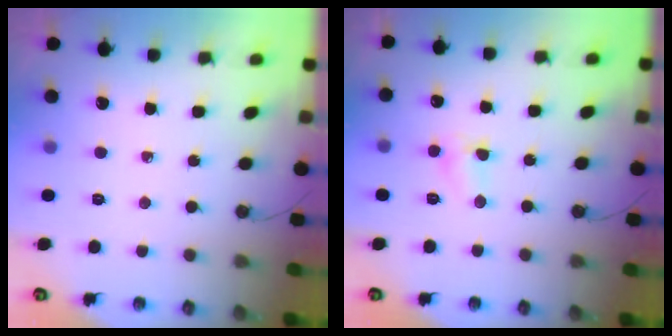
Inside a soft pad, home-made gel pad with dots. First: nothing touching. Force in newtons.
{"total": 6.3, "press": 6.3, "slide": 0.7}